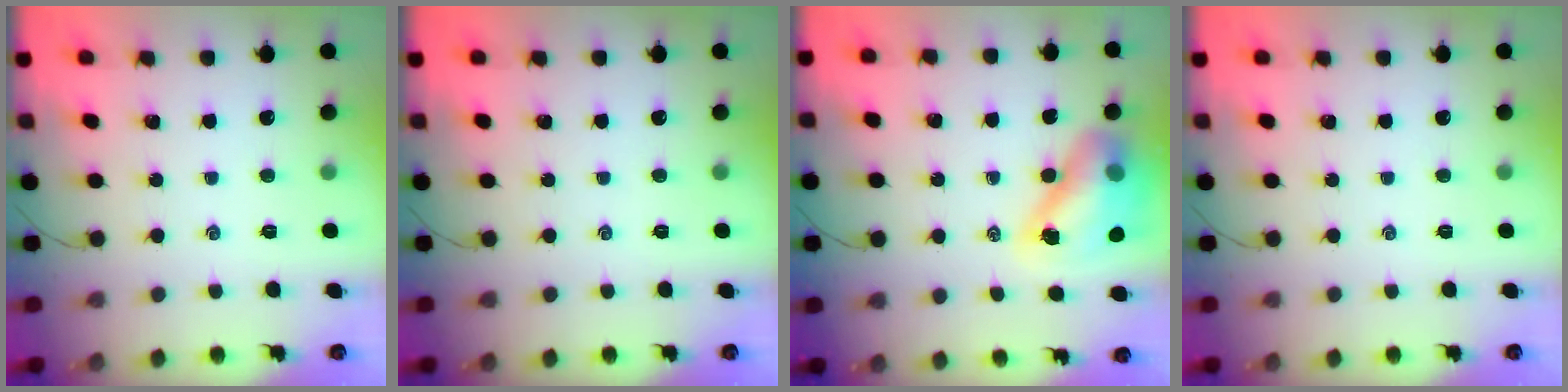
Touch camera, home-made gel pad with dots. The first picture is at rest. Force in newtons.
{"total": 0.0}
{"total": 14.0, "press": 13.5, "slide": 3.7}
{"total": 0.0}